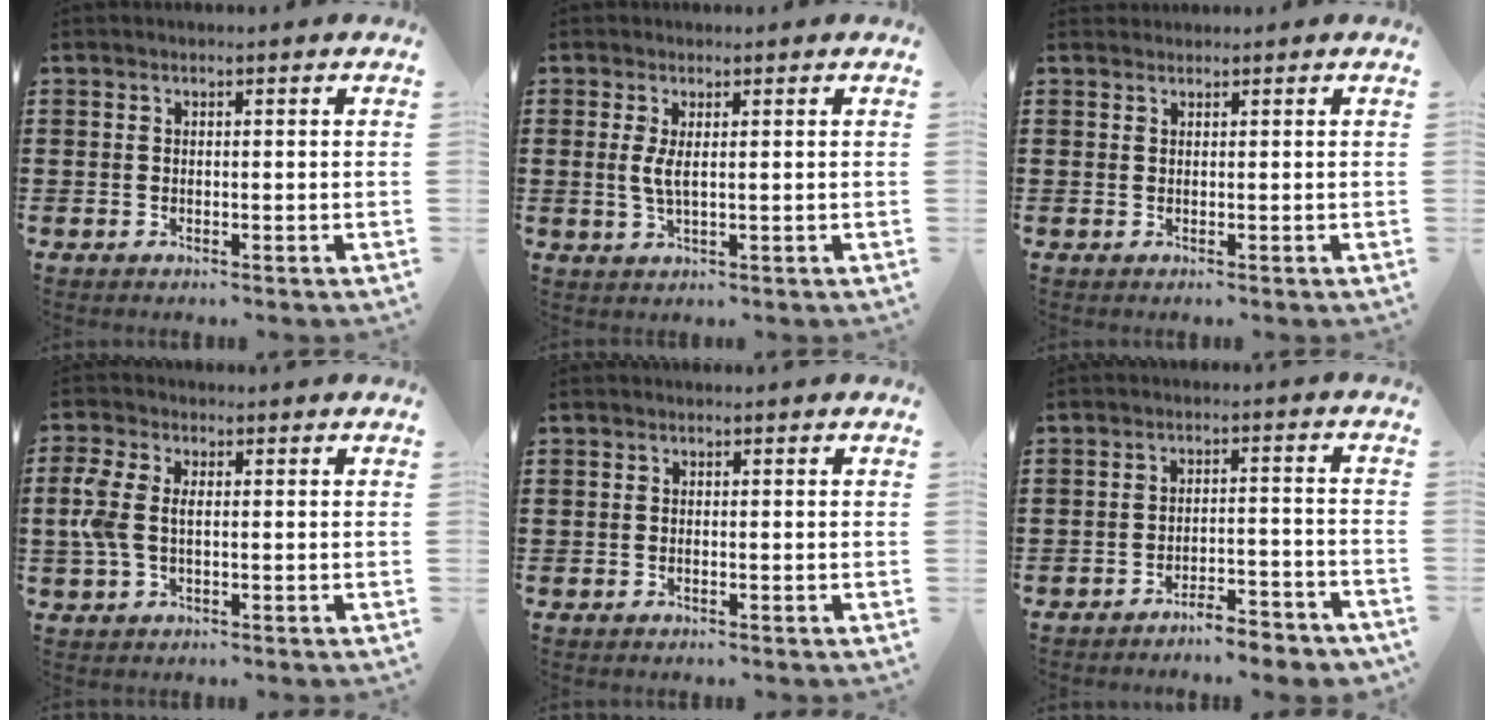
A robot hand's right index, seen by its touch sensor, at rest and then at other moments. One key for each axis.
{"total": 2.6, "fx": 0.4, "fy": 0.5, "fz": 2.5, "tx": -0.058, "ty": -0.004, "tz": 0.005}
{"total": 0.8, "fx": 0.7, "fy": 0.3, "fz": -0.1, "tx": 0.003, "ty": 0.003, "tz": 0.013}
{"total": 4.8, "fx": 0.1, "fy": 2.7, "fz": 4.0, "tx": -0.107, "ty": -0.002, "tz": -0.009}
{"total": 0.0}
{"total": 4.0, "fx": -3.9, "fy": 0.1, "fz": 0.9, "tx": -0.019, "ty": 0.003, "tz": -0.081}